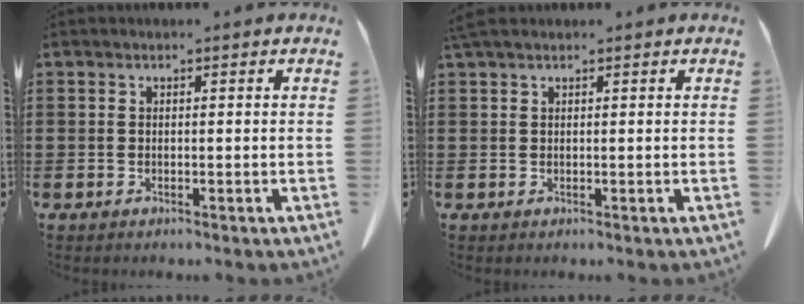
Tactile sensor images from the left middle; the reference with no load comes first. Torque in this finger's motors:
{"motor_torque": [0.41, 0.11, 0.10, 0.08]}